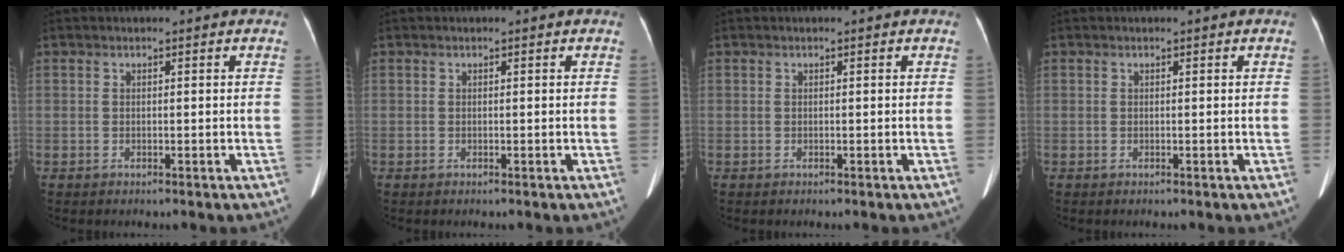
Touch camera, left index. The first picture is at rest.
{"total": 0.0}
{"total": 0.0}
{"total": 0.0}